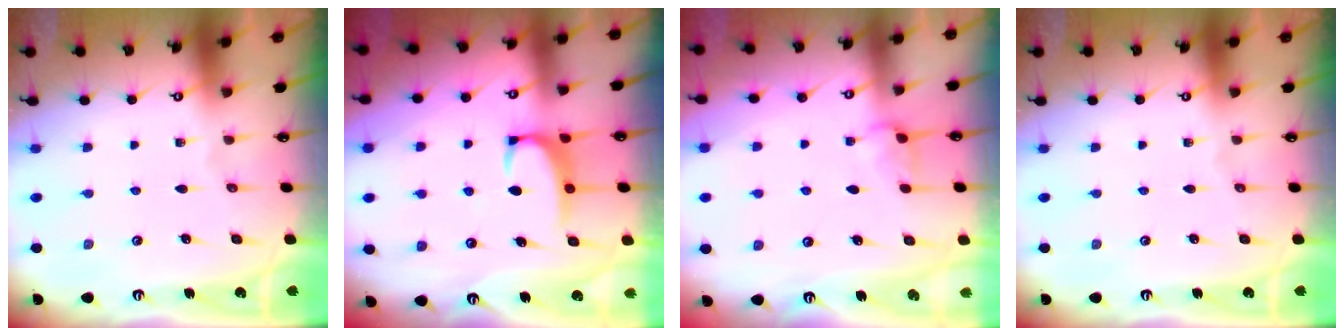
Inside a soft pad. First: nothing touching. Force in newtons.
{"total": 2.1, "press": 2.0, "slide": 0.6}
{"total": 2.7, "press": 2.6, "slide": 0.6}
{"total": 0.0}